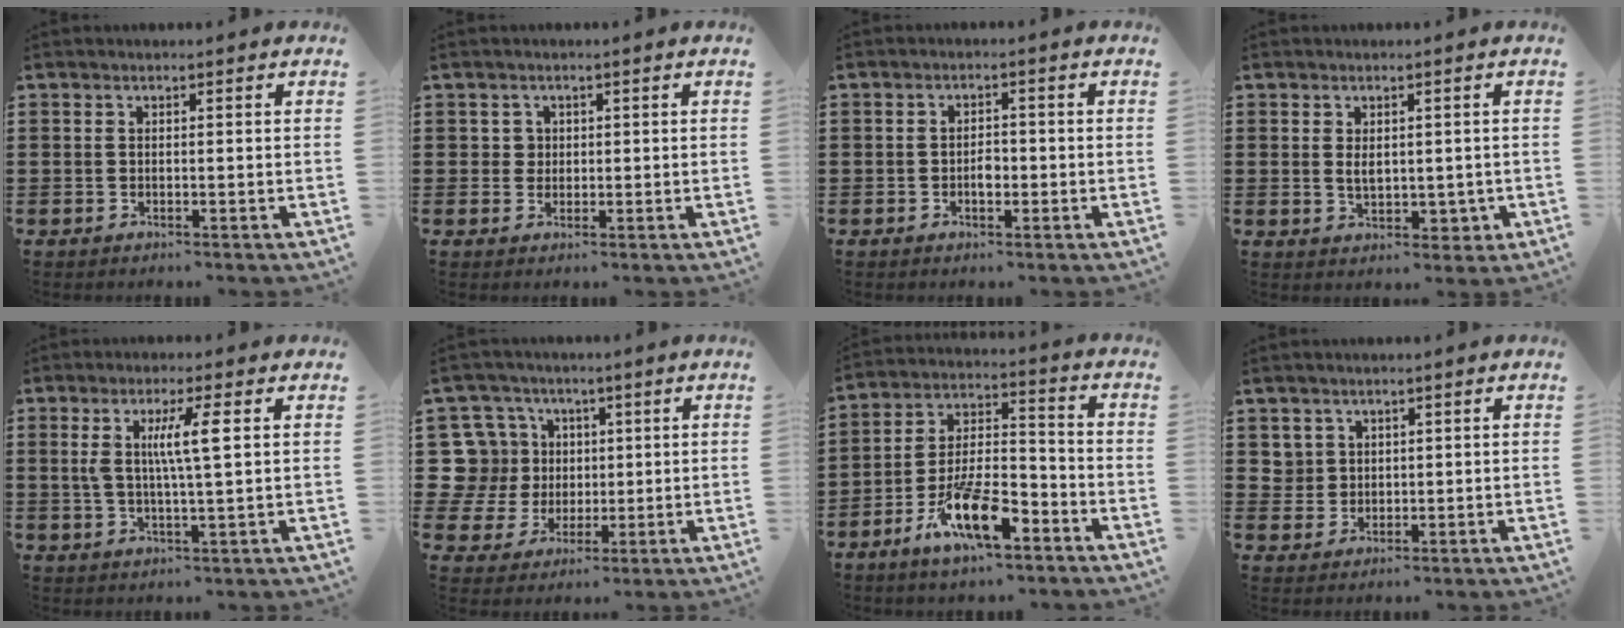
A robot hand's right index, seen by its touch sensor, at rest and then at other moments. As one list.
[{"total": 1.7, "force": [0.4, 1.6, 0.5], "torque": [-0.015, 0.008, 0.007]}, {"total": 2.2, "force": [-0.6, 1.1, 1.8], "torque": [-0.035, 0.002, -0.010]}, {"total": 3.4, "force": [0.3, 2.2, 2.6], "torque": [-0.038, 0.001, 0.002]}, {"total": 6.2, "force": [1.5, 0.5, 6.0], "torque": [-0.118, -0.001, 0.020]}, {"total": 11.1, "force": [2.4, 10.4, 3.1], "torque": [-0.120, 0.006, 0.051]}, {"total": 12.5, "force": [-7.4, 4.4, 9.0], "torque": [-0.172, 0.016, -0.135]}, {"total": 3.0, "force": [1.4, 2.6, 0.3], "torque": [-0.018, 0.010, 0.027]}]